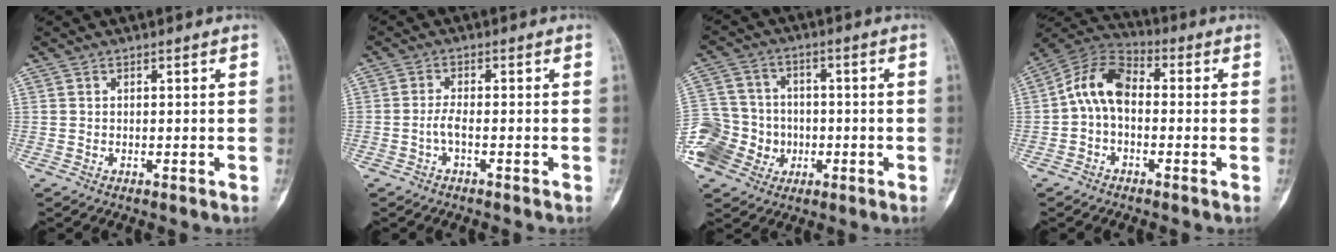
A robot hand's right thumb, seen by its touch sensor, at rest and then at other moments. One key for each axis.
{"total": 2.1, "fx": -0.8, "fy": 0.5, "fz": 1.8, "tx": -0.038, "ty": 0.003, "tz": -0.019}
{"total": 14.9, "fx": -4.4, "fy": 12.9, "fz": 5.9, "tx": -0.117, "ty": 0.032, "tz": -0.072}
{"total": 9.7, "fx": -0.4, "fy": 6.2, "fz": 7.5, "tx": -0.127, "ty": 0.033, "tz": -0.025}